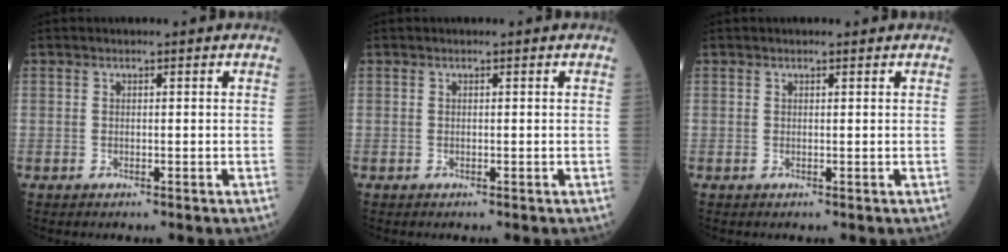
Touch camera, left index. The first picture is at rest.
{"total": 0.0}
{"total": 0.7, "force": [0.6, 0.0, 0.4], "torque": [-0.012, 0.003, 0.009]}